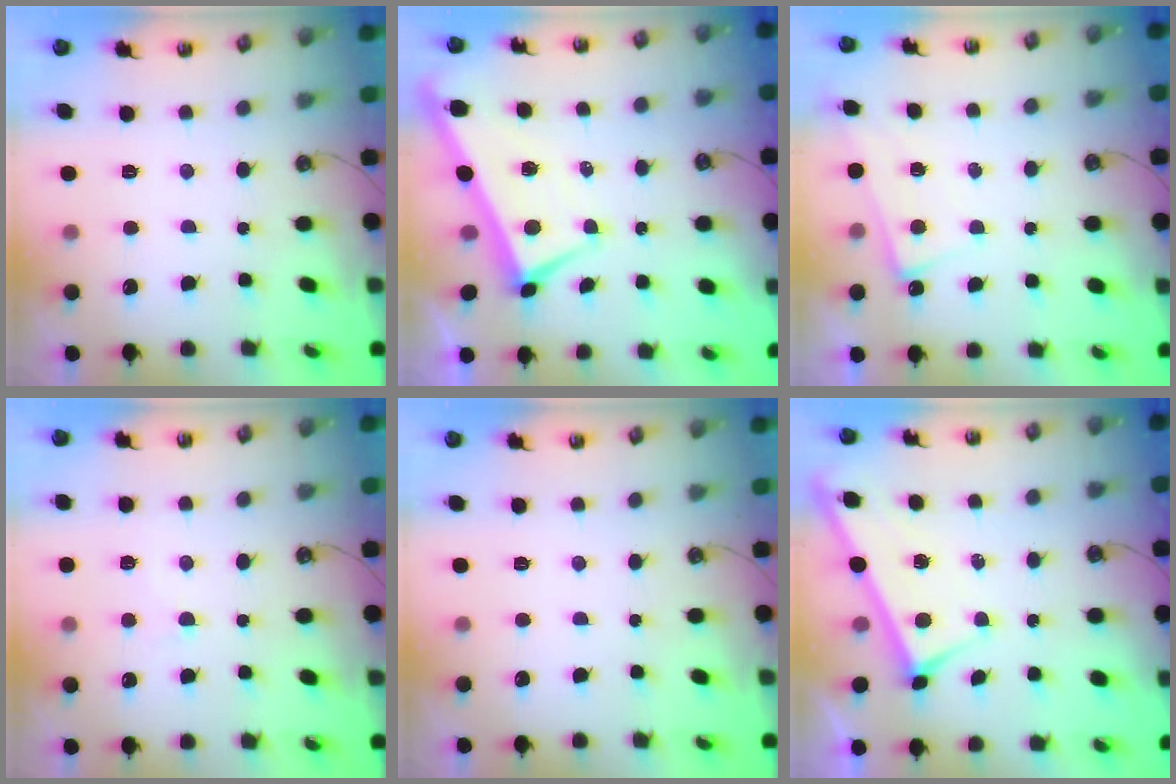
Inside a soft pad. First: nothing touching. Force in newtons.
{"total": 2.2, "press": 2.1, "slide": 0.6}
{"total": 1.0, "press": 0.9, "slide": 0.3}
{"total": 1.8, "press": 1.7, "slide": 0.6}
{"total": 0.0}
{"total": 2.9, "press": 2.9, "slide": 0.2}